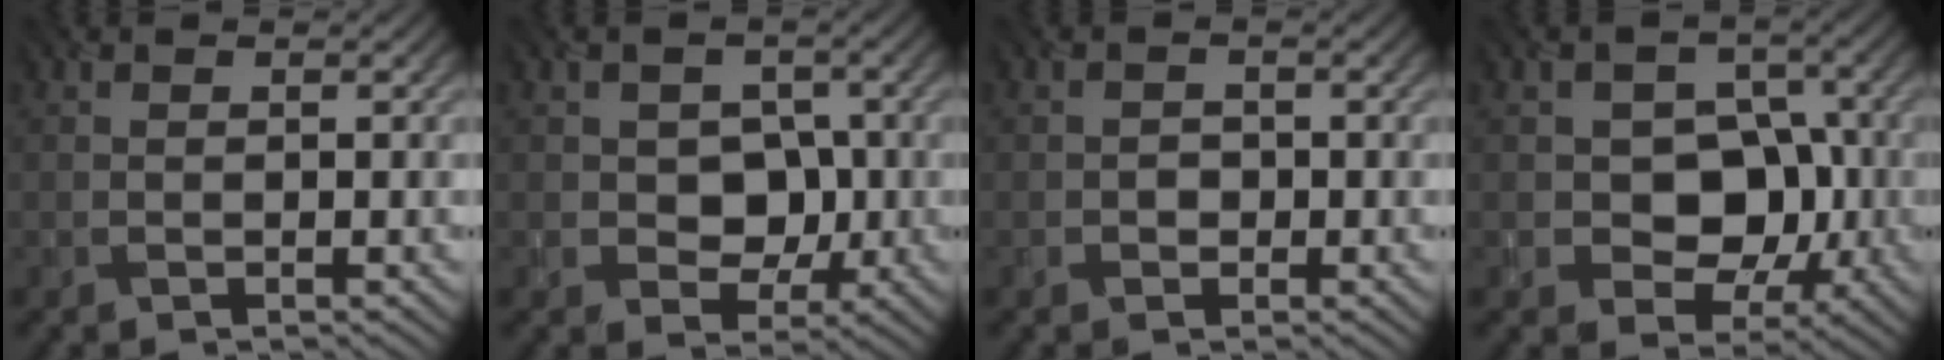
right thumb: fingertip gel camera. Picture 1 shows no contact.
{"total": 4.2, "force": [-0.7, 3.9, 1.4], "torque": [-0.022, -0.011, -0.012]}
{"total": 1.5, "force": [-0.8, 1.2, -0.4], "torque": [0.007, -0.013, -0.012]}
{"total": 6.7, "force": [-1.4, 5.8, 3.2], "torque": [-0.038, -0.009, -0.037]}